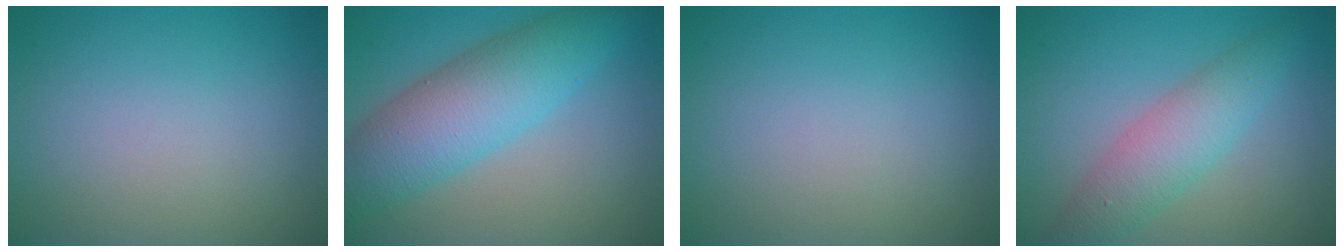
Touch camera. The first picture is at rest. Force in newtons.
{"total": 7.7, "press": 7.7, "slide": 0.1}
{"total": 0.0}
{"total": 4.6, "press": 4.6, "slide": 0.1}